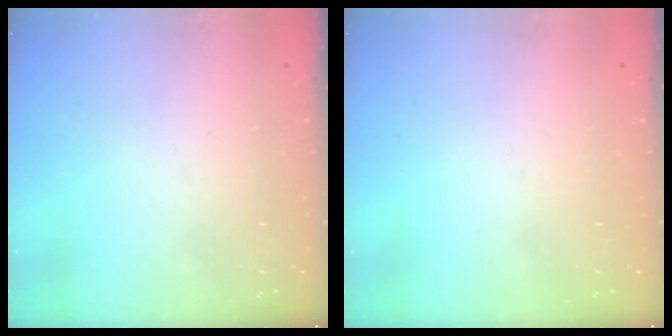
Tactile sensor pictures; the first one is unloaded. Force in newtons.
{"total": 0.0}